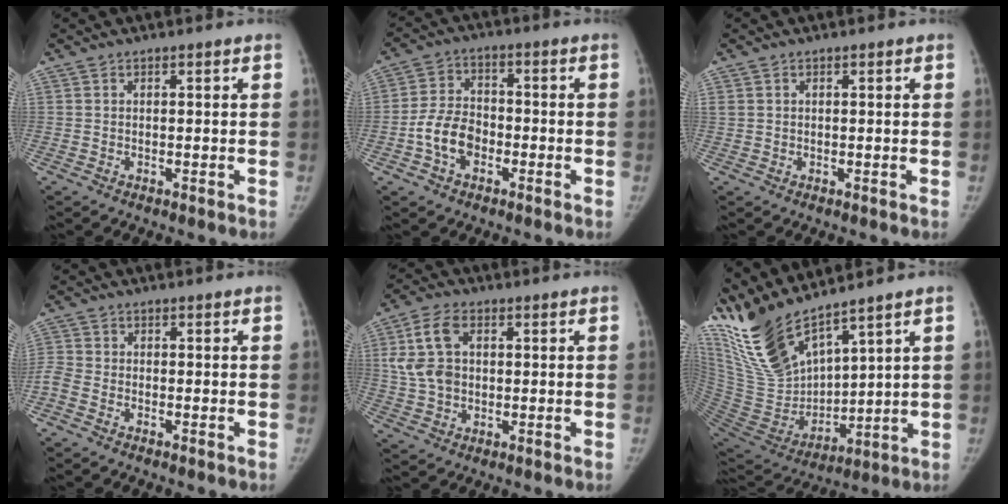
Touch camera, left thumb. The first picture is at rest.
{"total": 8.0, "force": [-2.7, 5.7, 5.0], "torque": [-0.081, 0.027, -0.057]}
{"total": 1.0, "force": [0.4, 0.9, 0.5], "torque": [-0.006, 0.004, 0.008]}
{"total": 1.8, "force": [-1.0, 0.9, 1.3], "torque": [-0.036, 0.003, -0.026]}
{"total": 9.2, "force": [1.8, 6.3, 6.4], "torque": [-0.119, 0.010, 0.038]}
{"total": 16.4, "force": [13.9, 3.0, 8.1], "torque": [-0.145, -0.074, 0.298]}